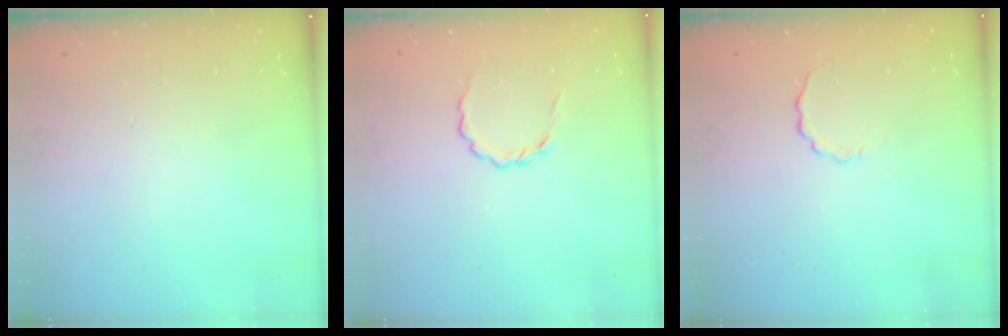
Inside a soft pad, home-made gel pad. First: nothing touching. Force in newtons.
{"total": 4.2, "press": 4.0, "slide": 1.3}
{"total": 2.6, "press": 2.5, "slide": 0.8}